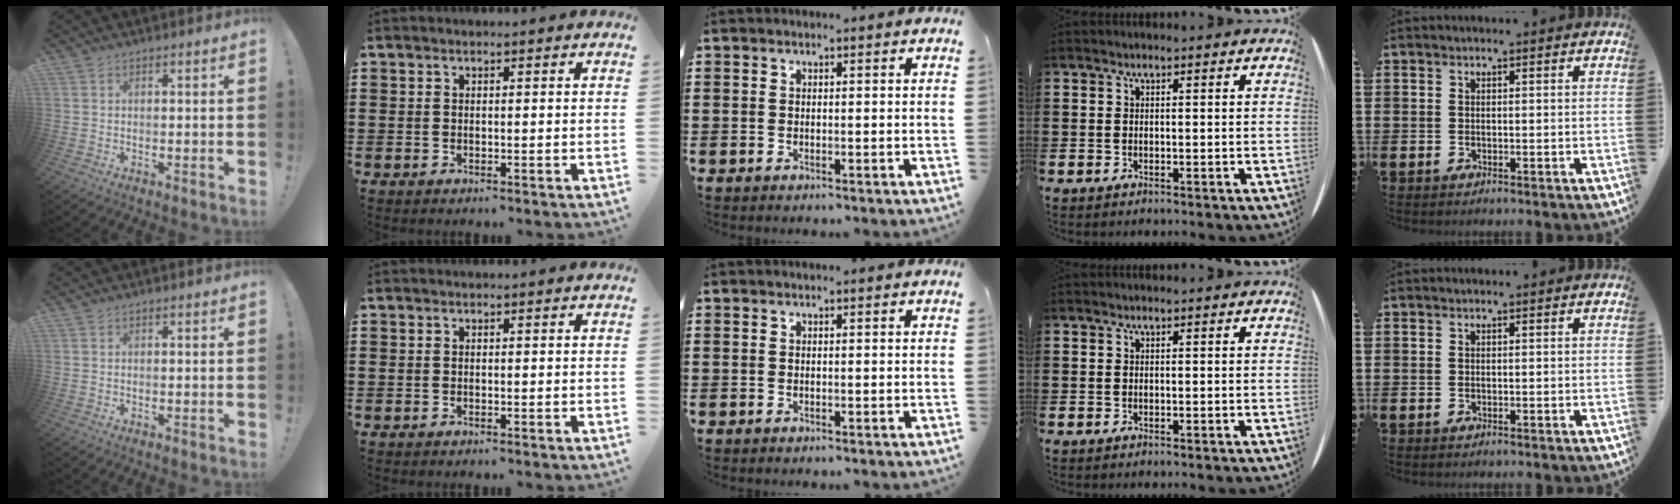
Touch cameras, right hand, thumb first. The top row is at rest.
{}